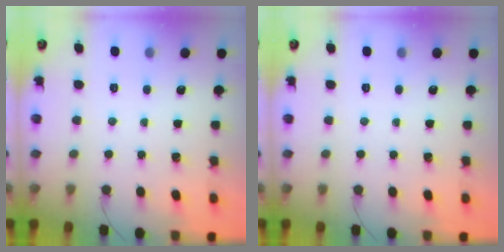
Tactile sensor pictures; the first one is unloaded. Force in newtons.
{"total": 0.0}